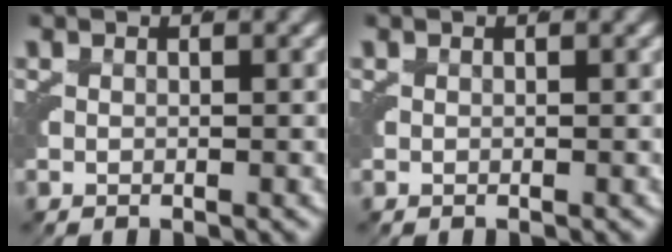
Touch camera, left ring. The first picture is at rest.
{"total": 0.0}